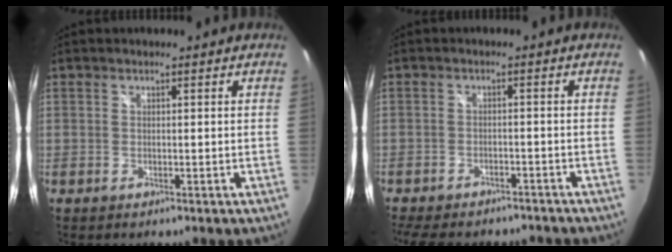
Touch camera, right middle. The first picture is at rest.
{"total": 13.2, "force": [-11.1, 4.6, 5.4], "torque": [-0.122, -0.020, -0.156]}